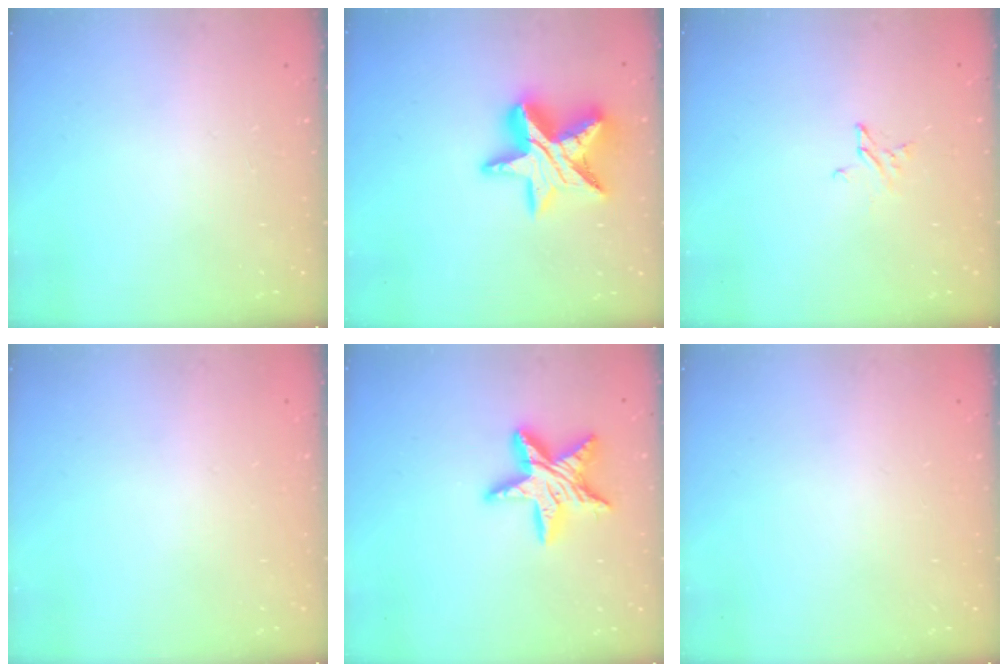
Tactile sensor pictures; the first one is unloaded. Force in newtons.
{"total": 19.1, "press": 19.1, "slide": 1.3}
{"total": 2.3, "press": 2.2, "slide": 0.2}
{"total": 0.0}
{"total": 15.9, "press": 15.8, "slide": 1.0}
{"total": 0.0}